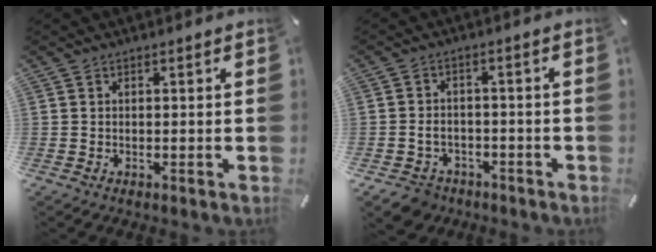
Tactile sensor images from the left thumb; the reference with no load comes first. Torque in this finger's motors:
{"motor_torque": [0.82, 1.51, 0.13, 0.12, 0.09]}